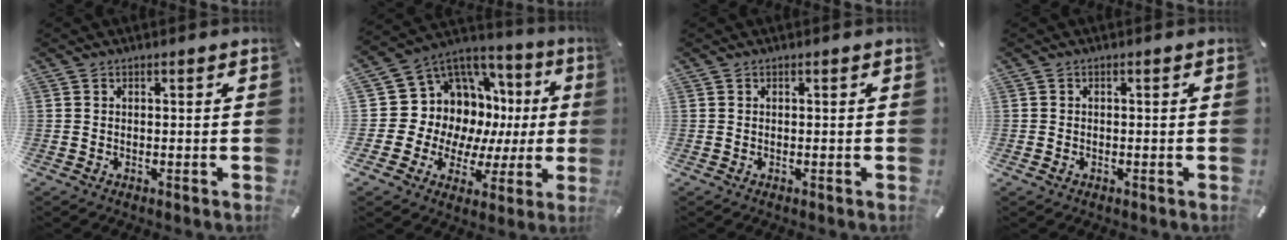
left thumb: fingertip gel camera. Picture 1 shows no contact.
{"total": 11.4, "force": [3.5, 10.5, 2.9], "torque": [-0.052, -0.072, 0.089]}
{"total": 0.0}
{"total": 0.8, "force": [-0.3, 0.7, 0.3], "torque": [-0.006, 0.003, -0.008]}